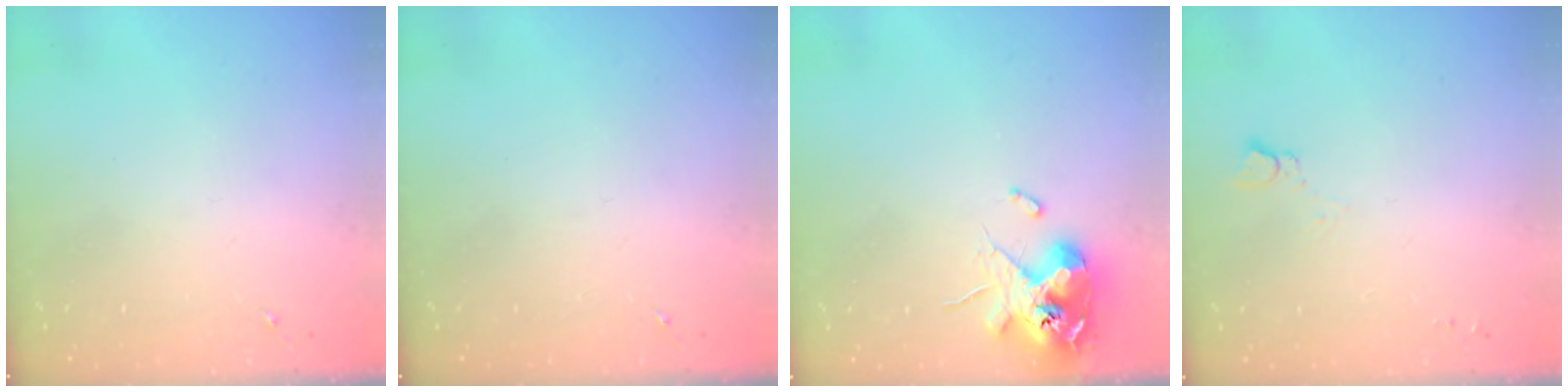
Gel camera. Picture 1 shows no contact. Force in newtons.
{"total": 0.0}
{"total": 12.1, "press": 11.9, "slide": 2.2}
{"total": 2.5, "press": 2.5, "slide": 0.2}